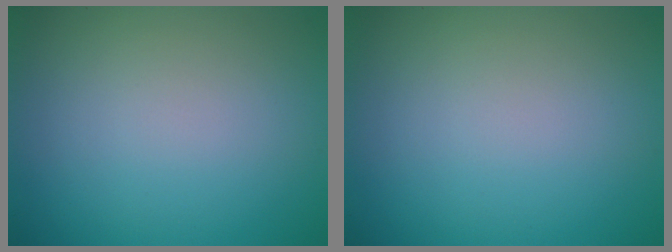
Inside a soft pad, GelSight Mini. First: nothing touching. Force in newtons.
{"total": 0.0}